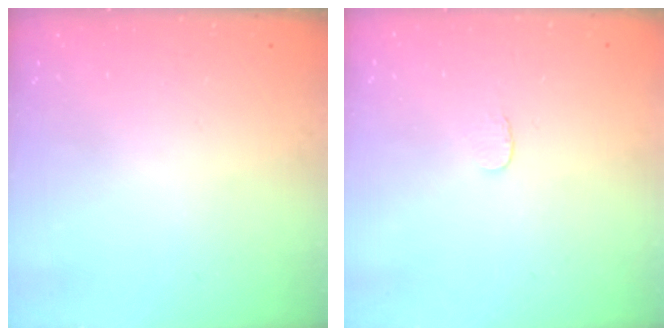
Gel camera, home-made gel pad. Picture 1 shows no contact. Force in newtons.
{"total": 3.0, "press": 3.0, "slide": 0.2}